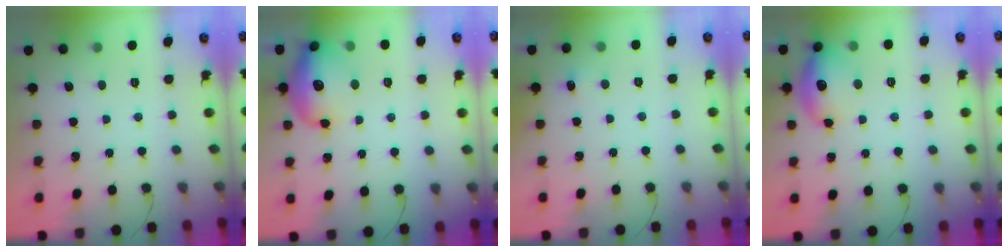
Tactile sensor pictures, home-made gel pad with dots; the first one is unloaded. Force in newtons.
{"total": 17.5, "press": 16.8, "slide": 4.8}
{"total": 3.4, "press": 3.3, "slide": 0.9}
{"total": 12.5, "press": 12.4, "slide": 1.4}